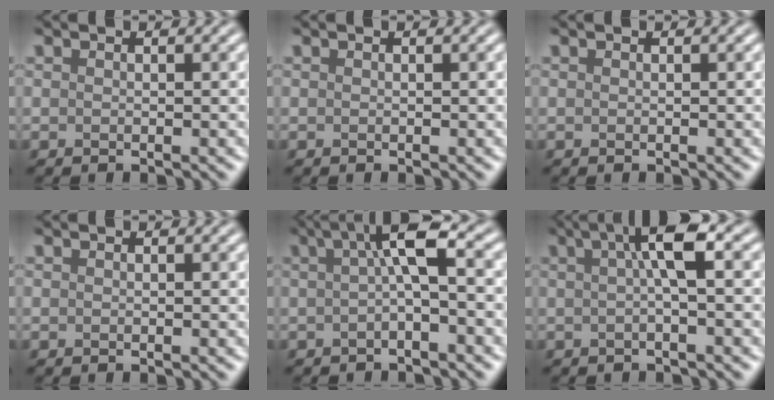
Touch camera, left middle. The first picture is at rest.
{"total": 0.0}
{"total": 0.0}
{"total": 0.0}
{"total": 4.3, "force": [0.4, 0.8, 4.2], "torque": [-0.070, 0.012, 0.001]}
{"total": 3.9, "force": [0.7, 0.6, 3.8], "torque": [-0.061, 0.009, 0.006]}